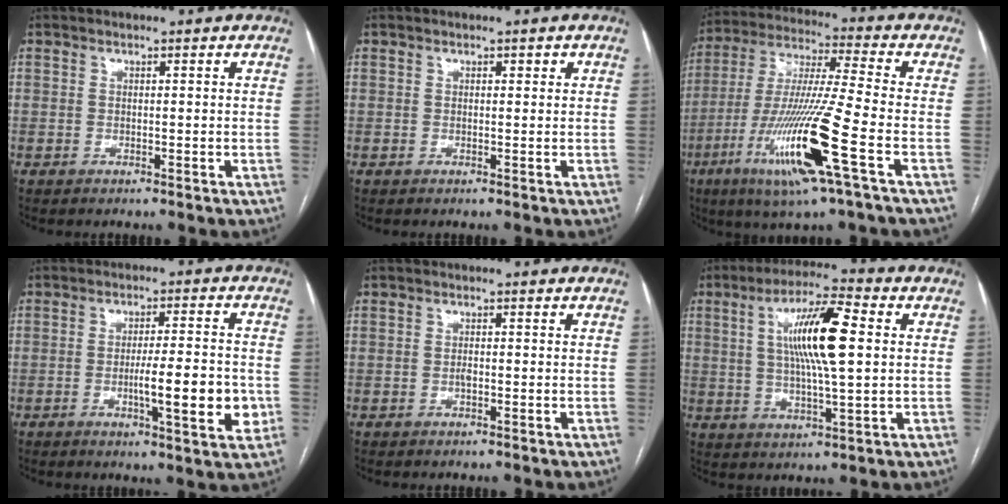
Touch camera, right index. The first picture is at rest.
{"total": 0.8, "force": [0.4, 0.4, 0.5], "torque": [-0.006, 0.003, 0.003]}
{"total": 17.8, "force": [-6.8, -0.5, 16.4], "torque": [-0.345, -0.028, -0.132]}
{"total": 9.8, "force": [-2.2, 1.3, 9.4], "torque": [-0.141, -0.005, -0.032]}
{"total": 0.8, "force": [-0.2, 0.3, 0.7], "torque": [-0.015, 0.000, -0.004]}
{"total": 12.3, "force": [2.2, 1.6, 12.0], "torque": [-0.218, 0.012, 0.037]}